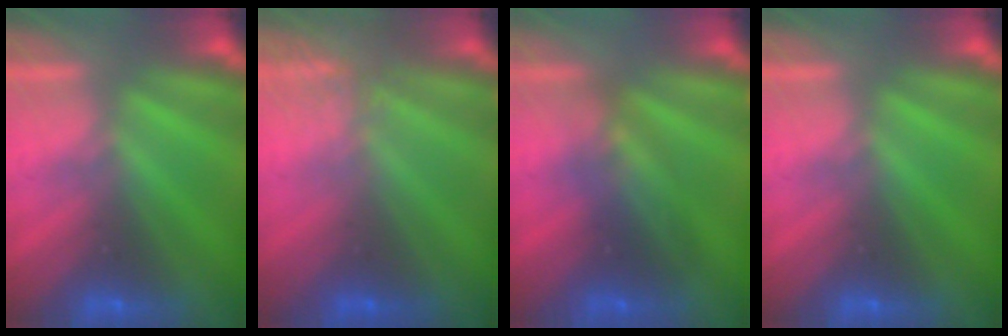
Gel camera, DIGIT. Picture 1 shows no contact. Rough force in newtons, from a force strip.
{"total": 2.2}
{"total": 2.9}
{"total": 0.0}